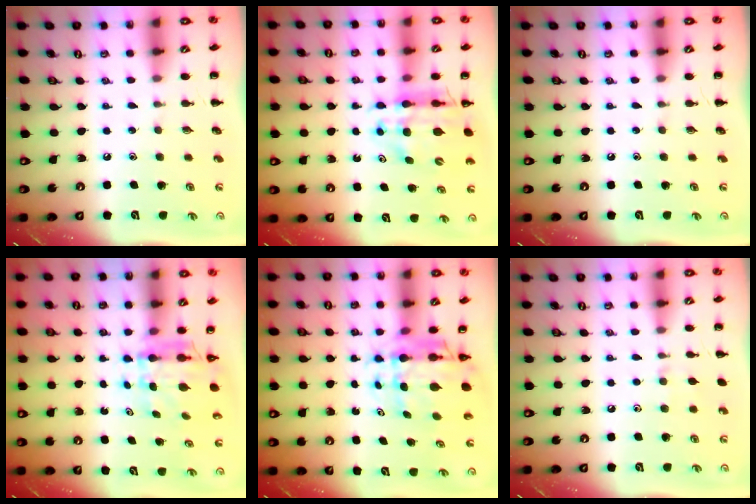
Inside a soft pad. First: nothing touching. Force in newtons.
{"total": 11.1, "press": 10.6, "slide": 3.1}
{"total": 0.0}
{"total": 5.6, "press": 5.5, "slide": 0.7}
{"total": 7.4, "press": 6.8, "slide": 2.7}
{"total": 4.5, "press": 4.2, "slide": 1.5}